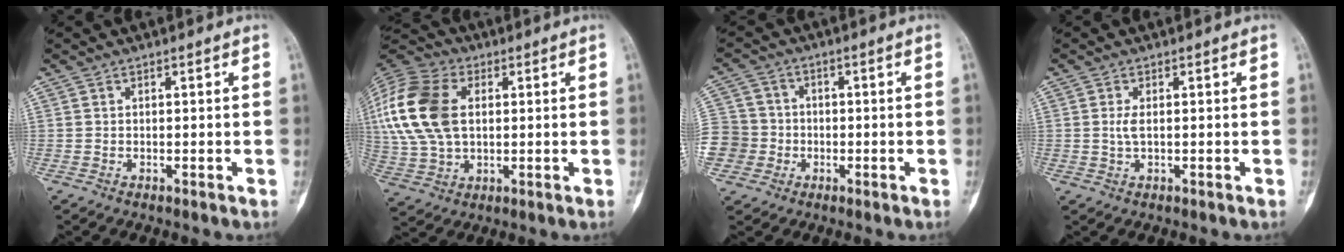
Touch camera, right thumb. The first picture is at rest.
{"total": 20.6, "force": [3.8, 13.7, 15.0], "torque": [-0.344, 0.013, 0.071]}
{"total": 11.3, "force": [-2.8, 10.6, 2.8], "torque": [-0.062, 0.031, -0.049]}
{"total": 1.8, "force": [0.1, 0.6, 1.7], "torque": [-0.041, -0.002, 0.006]}